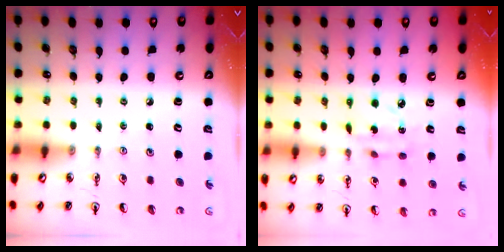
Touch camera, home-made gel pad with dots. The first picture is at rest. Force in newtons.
{"total": 6.7, "press": 6.7, "slide": 0.3}